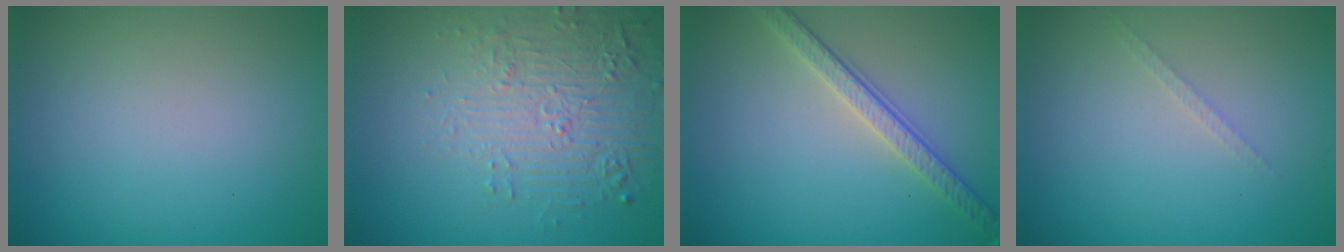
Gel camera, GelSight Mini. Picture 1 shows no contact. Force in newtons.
{"total": 5.4, "press": 3.8, "slide": 3.8}
{"total": 3.5, "press": 2.8, "slide": 2.0}
{"total": 0.8, "press": 0.8, "slide": 0.0}